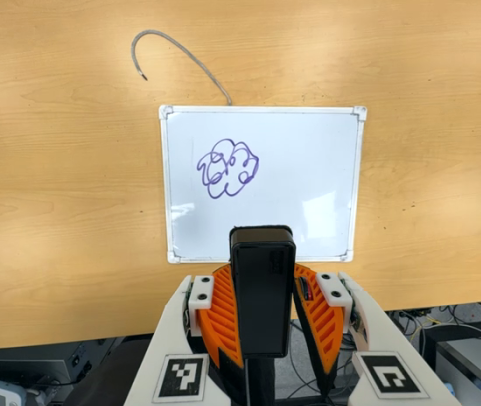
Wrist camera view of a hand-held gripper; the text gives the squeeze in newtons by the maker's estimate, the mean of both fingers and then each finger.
{"total": 8.4, "left": 7.5, "right": 9.2}